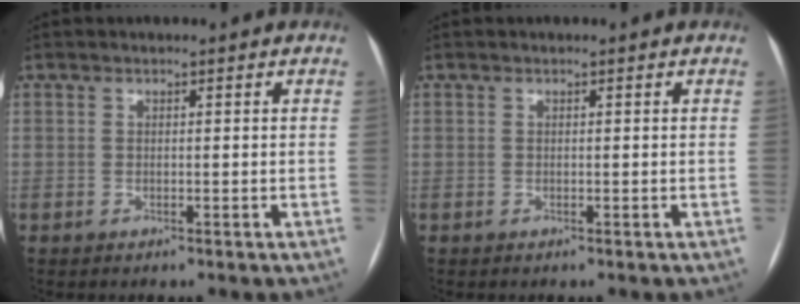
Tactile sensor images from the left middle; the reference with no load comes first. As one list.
[{"total": 0.0}]